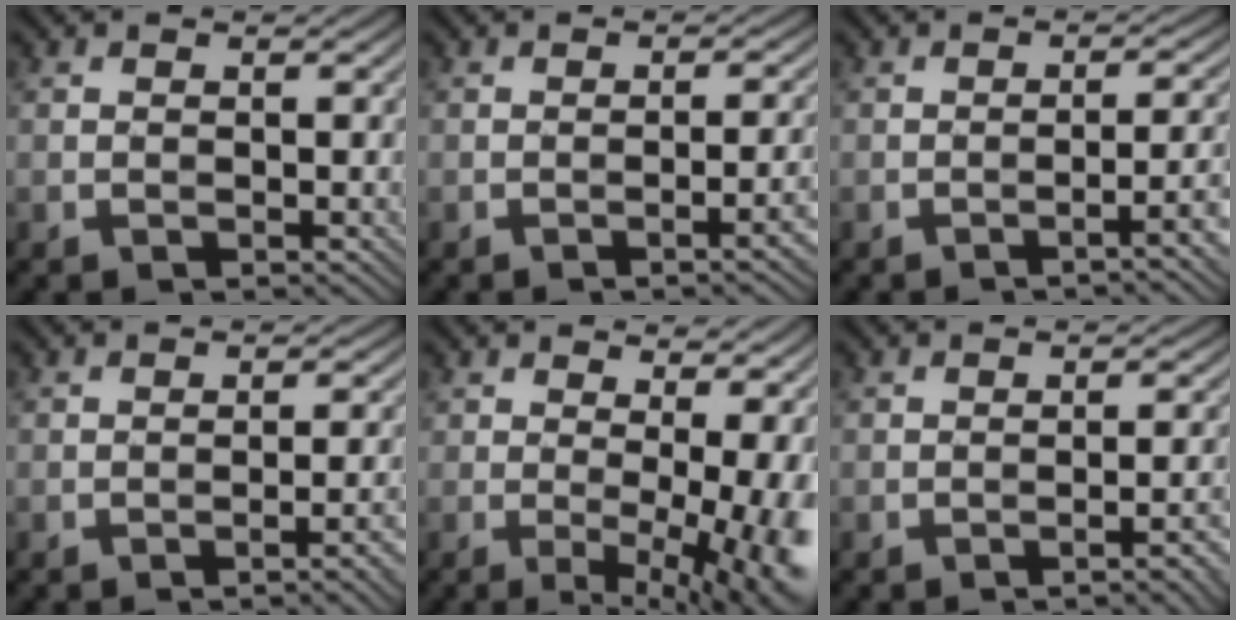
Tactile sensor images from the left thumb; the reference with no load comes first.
{"total": 3.9, "force": [-1.5, 0.8, 3.5], "torque": [-0.040, 0.013, -0.026]}
{"total": 4.9, "force": [-2.1, 0.9, 4.3], "torque": [-0.048, 0.015, -0.040]}
{"total": 4.0, "force": [-1.8, 0.8, 3.5], "torque": [-0.041, 0.014, -0.032]}
{"total": 11.3, "force": [0.5, 4.3, 10.4], "torque": [-0.117, 0.010, 0.022]}
{"total": 3.8, "force": [-1.9, 0.7, 3.2], "torque": [-0.038, 0.016, -0.032]}